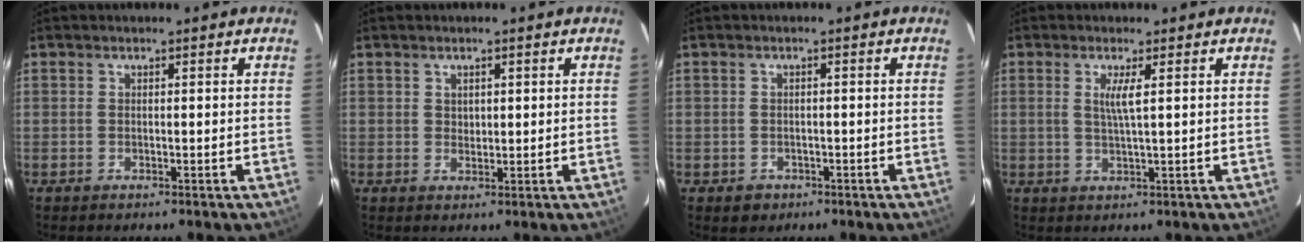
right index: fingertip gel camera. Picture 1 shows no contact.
{"total": 1.6, "force": [0.8, 1.3, 0.6], "torque": [-0.006, 0.004, 0.015]}
{"total": 2.6, "force": [-1.1, 2.3, 0.5], "torque": [-0.013, 0.002, -0.010]}
{"total": 3.0, "force": [0.9, -0.2, 2.9], "torque": [-0.057, -0.005, 0.017]}